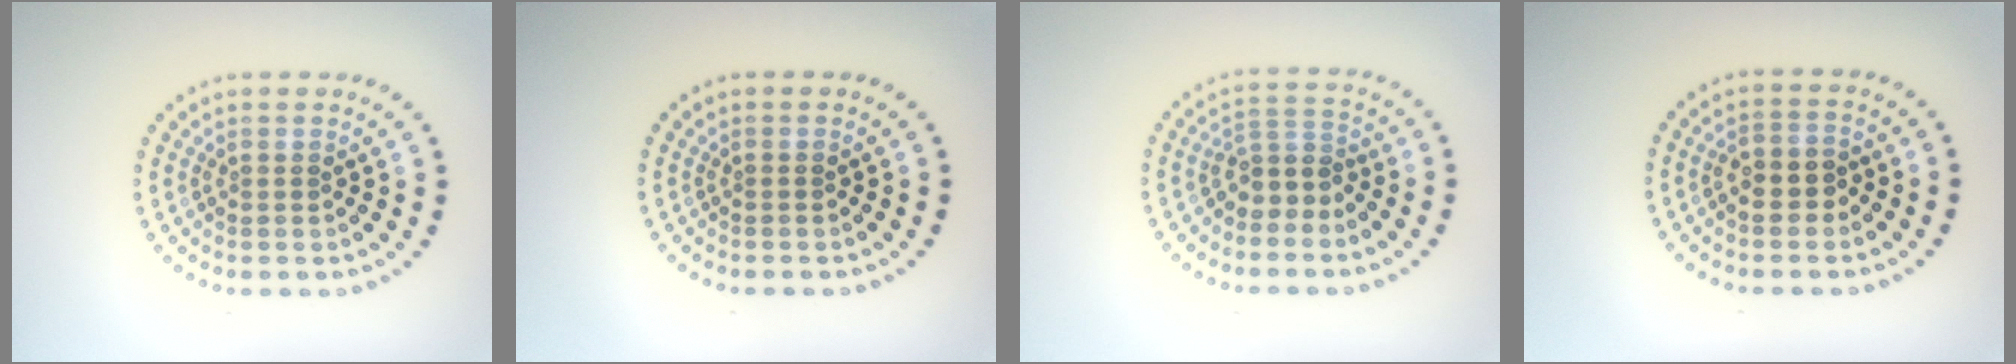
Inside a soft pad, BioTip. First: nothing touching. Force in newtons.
{"total": 0.0}
{"total": 2.6, "press": 2.0, "slide": 1.7}
{"total": 2.1, "press": 2.0, "slide": 0.7}